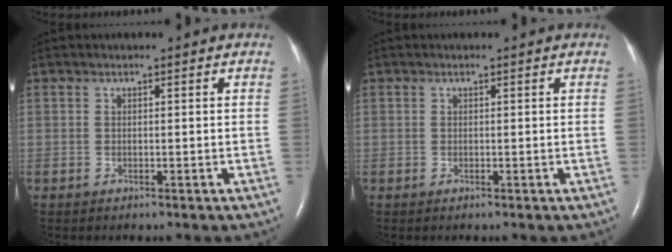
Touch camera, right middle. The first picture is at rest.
{"total": 0.0}